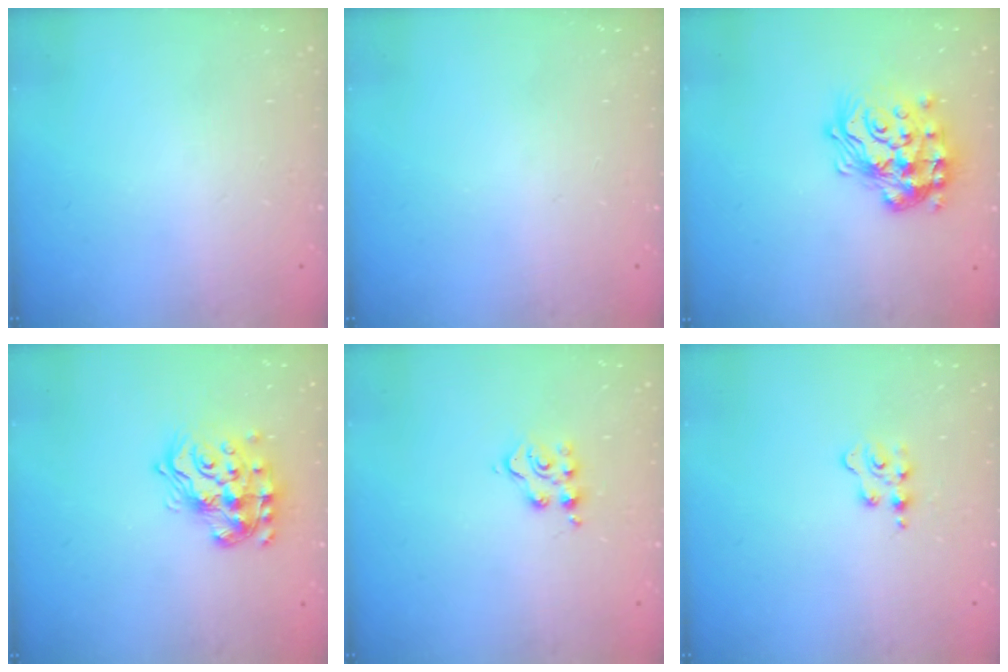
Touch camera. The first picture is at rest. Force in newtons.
{"total": 0.0}
{"total": 20.7, "press": 20.7, "slide": 1.2}
{"total": 16.9, "press": 16.9, "slide": 1.4}
{"total": 4.8, "press": 4.8, "slide": 0.5}
{"total": 3.0, "press": 3.0, "slide": 0.5}